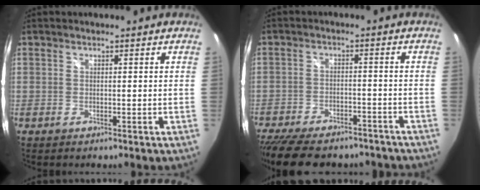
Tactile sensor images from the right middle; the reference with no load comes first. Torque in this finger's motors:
{"motor_torque": [1.03, -1.11, 0.49, 0.14]}